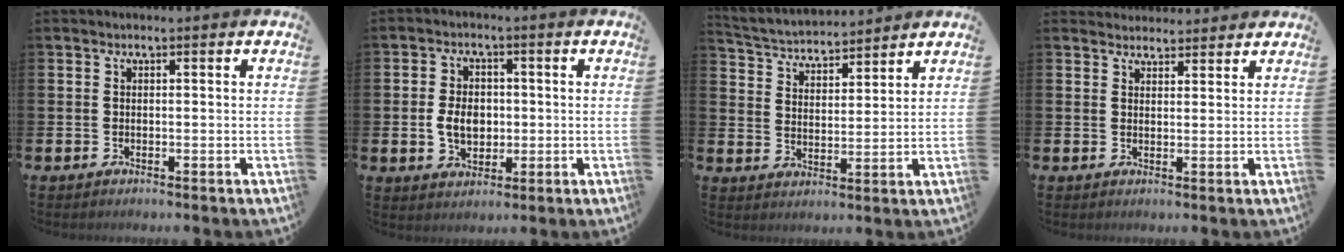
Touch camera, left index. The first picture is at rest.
{"total": 5.0, "force": [-0.2, 3.7, 3.4], "torque": [-0.048, 0.004, -0.012]}
{"total": 4.0, "force": [3.9, 0.9, 0.0], "torque": [-0.022, -0.032, 0.065]}
{"total": 2.8, "force": [2.7, 0.8, -0.3], "torque": [0.011, -0.015, 0.047]}